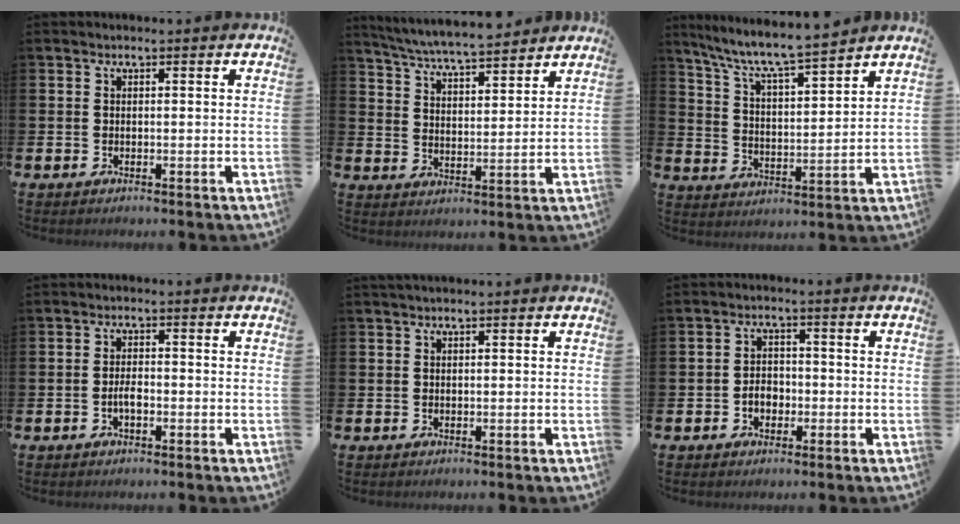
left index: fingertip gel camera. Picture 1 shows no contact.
{"total": 6.2, "force": [6.0, 0.2, 1.4], "torque": [-0.053, -0.038, 0.106]}
{"total": 7.9, "force": [7.4, 0.4, 2.9], "torque": [-0.085, -0.051, 0.127]}
{"total": 2.1, "force": [-0.7, 0.9, 1.8], "torque": [-0.034, 0.003, -0.015]}
{"total": 0.6, "force": [0.5, 0.0, 0.3], "torque": [0.000, 0.000, 0.008]}
{"total": 2.7, "force": [-1.0, 2.0, 1.5], "torque": [-0.022, 0.000, -0.023]}